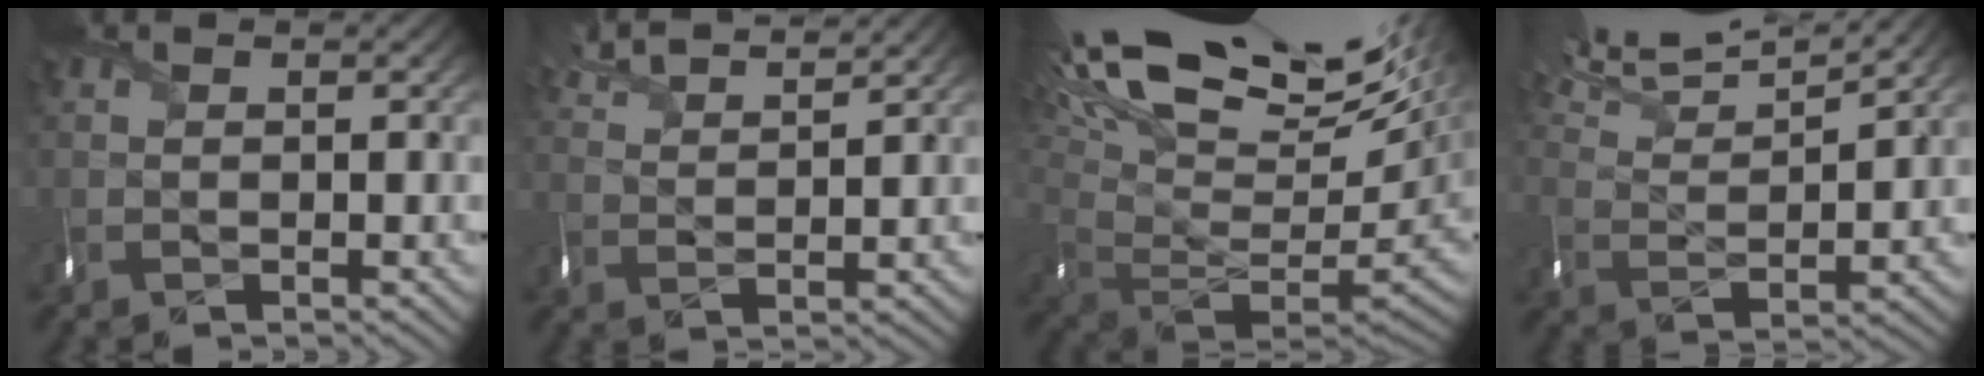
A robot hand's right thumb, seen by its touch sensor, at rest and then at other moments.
{"total": 5.9, "force": [5.3, 0.7, 2.5], "torque": [-0.064, 0.017, 0.097]}
{"total": 18.3, "force": [8.9, 6.9, 14.5], "torque": [-0.232, 0.034, 0.181]}
{"total": 11.1, "force": [9.6, 1.9, 5.3], "torque": [-0.119, 0.020, 0.154]}